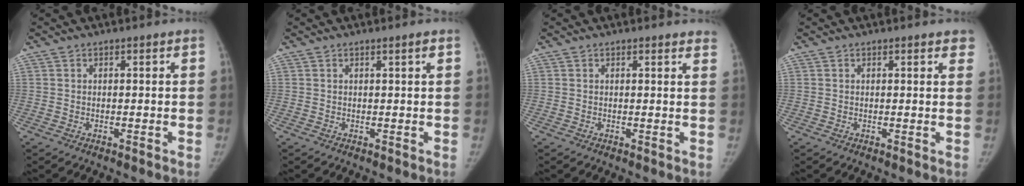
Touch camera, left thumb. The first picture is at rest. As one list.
[{"total": 0.6, "force": [0.3, -0.1, 0.5], "torque": [-0.009, -0.001, 0.007]}, {"total": 3.2, "force": [3.0, 0.7, 0.9], "torque": [0.001, -0.011, 0.017]}, {"total": 2.9, "force": [2.3, 0.9, 1.6], "torque": [-0.004, -0.002, 0.017]}]